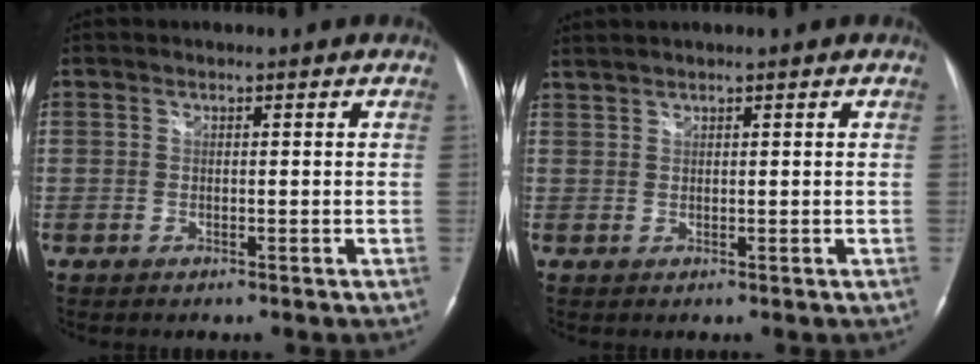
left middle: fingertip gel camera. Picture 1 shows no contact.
{"total": 1.9, "force": [1.8, -0.2, 0.7], "torque": [-0.019, 0.017, 0.041]}